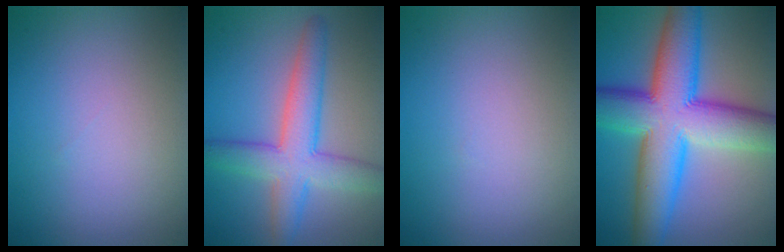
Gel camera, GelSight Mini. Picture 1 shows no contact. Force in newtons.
{"total": 6.3, "press": 6.2, "slide": 0.4}
{"total": 0.0}
{"total": 13.3, "press": 13.3, "slide": 0.4}